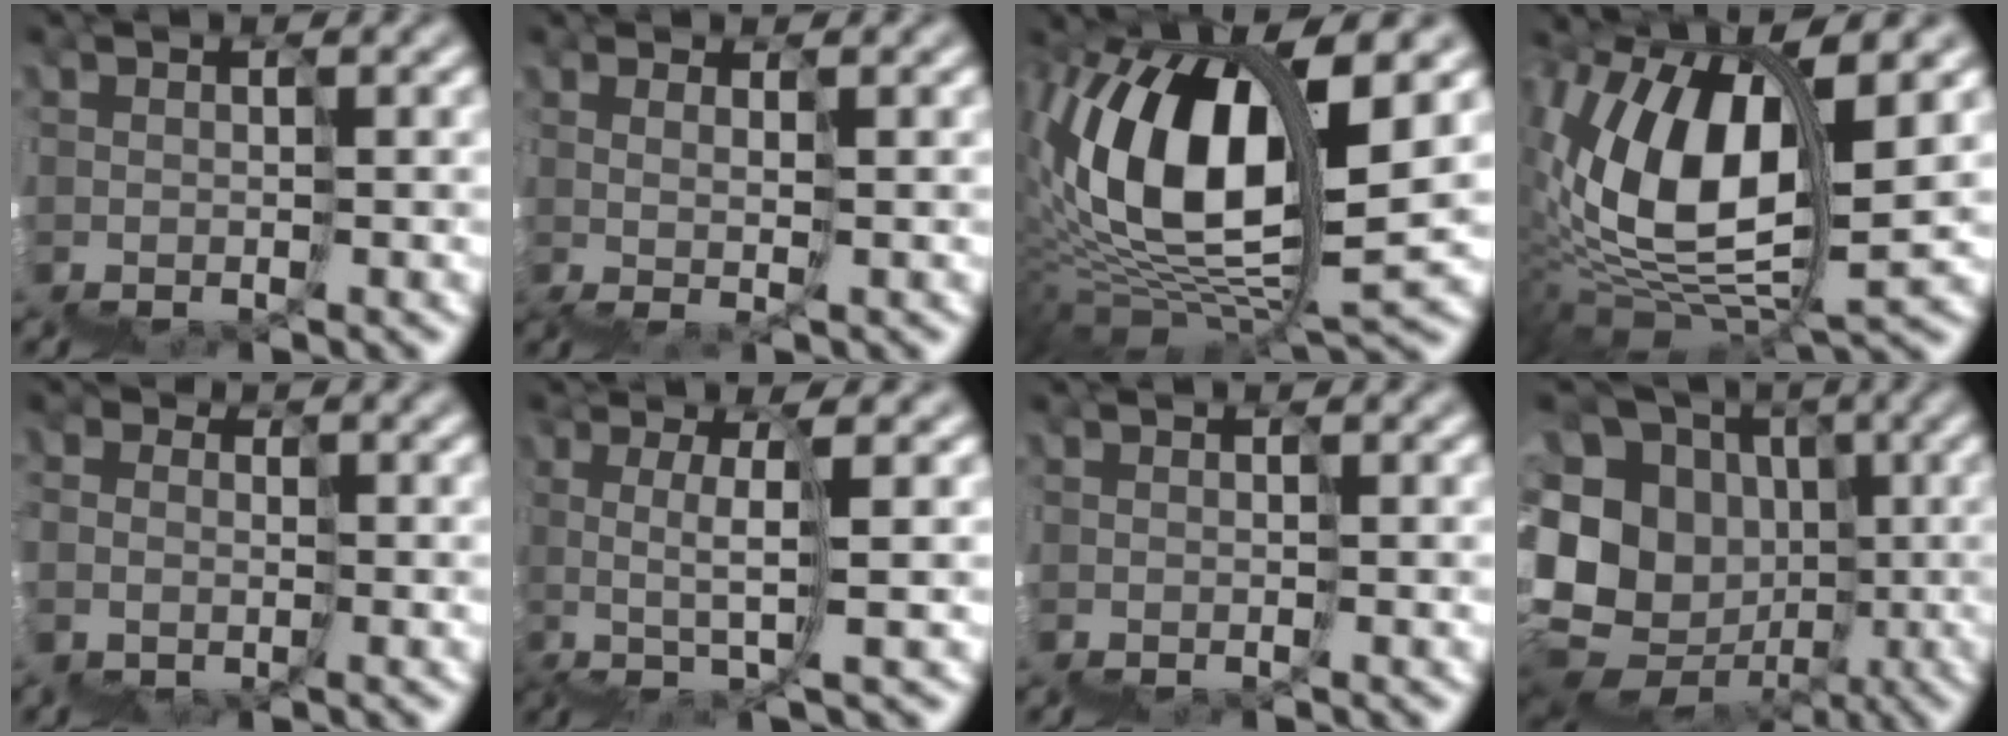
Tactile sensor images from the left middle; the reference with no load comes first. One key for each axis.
{"total": 1.1, "fx": 0.8, "fy": -0.7, "fz": 0.2, "tx": 0.017, "ty": 0.016, "tz": 0.015}
{"total": 6.9, "fx": 2.8, "fy": 2.8, "fz": 5.7, "tx": -0.118, "ty": 0.016, "tz": 0.045}
{"total": 7.5, "fx": 3.0, "fy": 3.6, "fz": 5.9, "tx": -0.141, "ty": 0.017, "tz": 0.050}
{"total": 2.4, "fx": -0.7, "fy": 2.3, "fz": -0.5, "tx": -0.001, "ty": -0.009, "tz": -0.015}
{"total": 2.0, "fx": 0.8, "fy": -0.9, "fz": 1.6, "tx": -0.036, "ty": 0.015, "tz": 0.001}
{"total": 0.0}
{"total": 12.1, "fx": -1.8, "fy": 11.5, "fz": 3.2, "tx": -0.101, "ty": 0.036, "tz": -0.059}